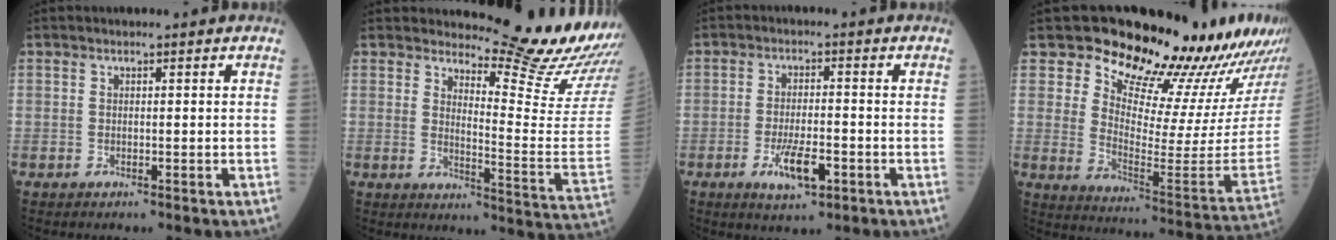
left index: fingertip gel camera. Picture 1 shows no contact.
{"total": 17.4, "force": [16.7, -0.4, 5.1], "torque": [-0.077, -0.147, 0.192]}
{"total": 5.9, "force": [-2.6, 1.7, 5.1], "torque": [-0.099, -0.005, -0.036]}
{"total": 21.8, "force": [19.8, 2.7, 8.8], "torque": [-0.135, -0.121, 0.255]}